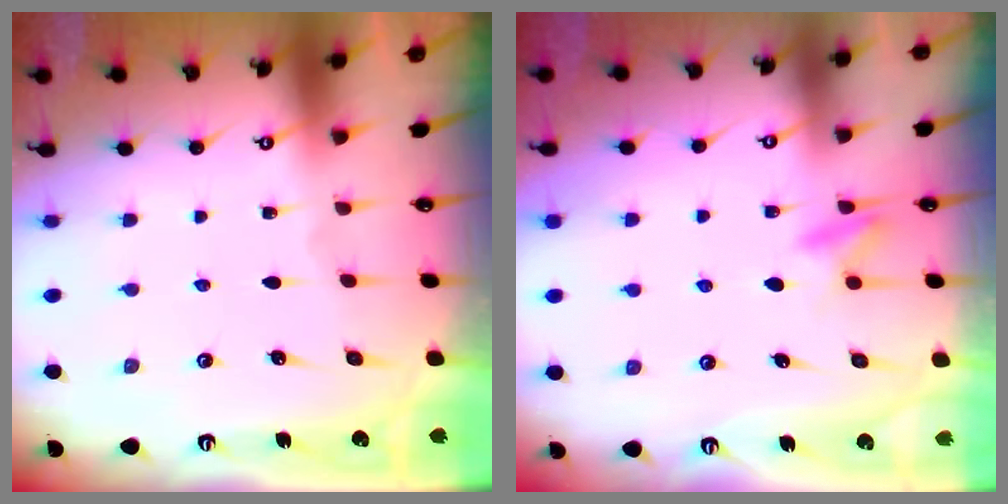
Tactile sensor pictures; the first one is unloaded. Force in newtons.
{"total": 7.6, "press": 7.6, "slide": 0.8}